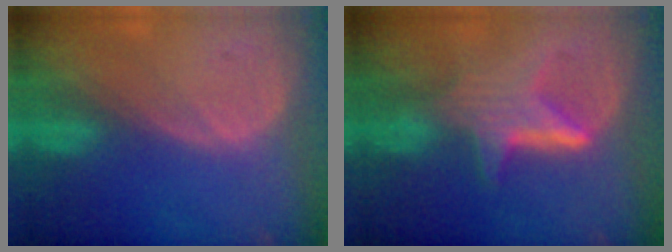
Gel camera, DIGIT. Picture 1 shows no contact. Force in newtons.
{"total": 6.4, "press": 6.0, "slide": 2.2}